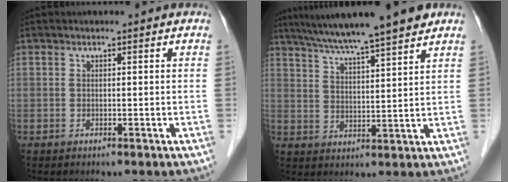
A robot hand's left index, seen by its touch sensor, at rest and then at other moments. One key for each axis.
{"total": 14.0, "fx": 11.6, "fy": -0.2, "fz": 7.9, "tx": -0.133, "ty": 0.022, "tz": 0.173}